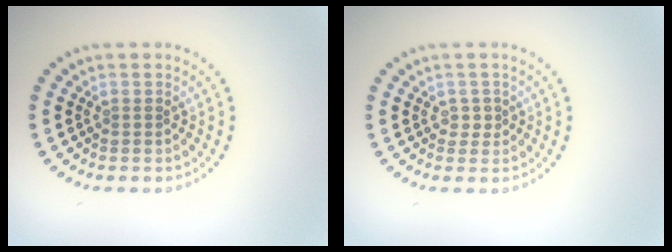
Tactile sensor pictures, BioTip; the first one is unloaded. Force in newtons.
{"total": 1.0, "press": 0.9, "slide": 0.4}